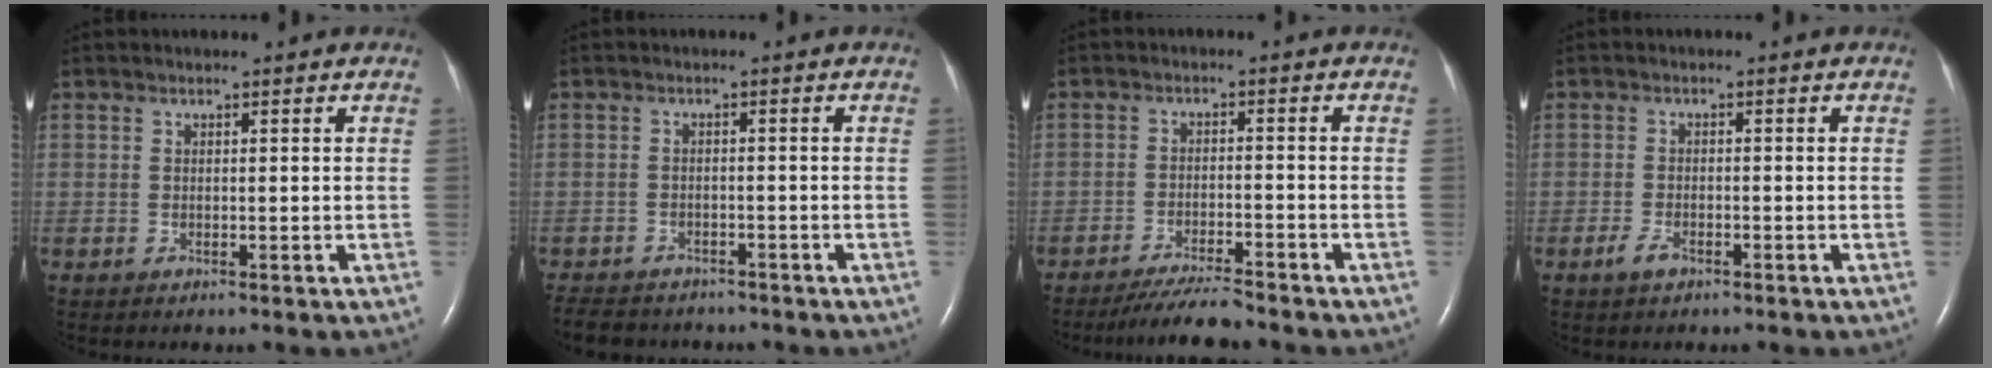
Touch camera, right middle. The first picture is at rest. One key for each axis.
{"total": 8.7, "fx": -7.5, "fy": 3.4, "fz": 2.7, "tx": -0.049, "ty": -0.004, "tz": -0.105}
{"total": 5.9, "fx": -5.5, "fy": -0.2, "fz": 2.1, "tx": -0.039, "ty": -0.019, "tz": -0.097}
{"total": 2.1, "fx": -1.4, "fy": 0.8, "fz": 1.4, "tx": -0.035, "ty": -0.002, "tz": -0.026}